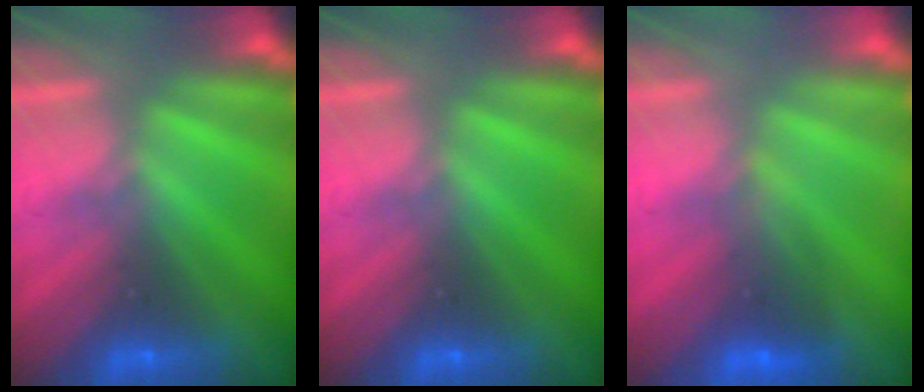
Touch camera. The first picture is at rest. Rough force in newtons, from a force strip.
{"total": 0.0}
{"total": 1.8}